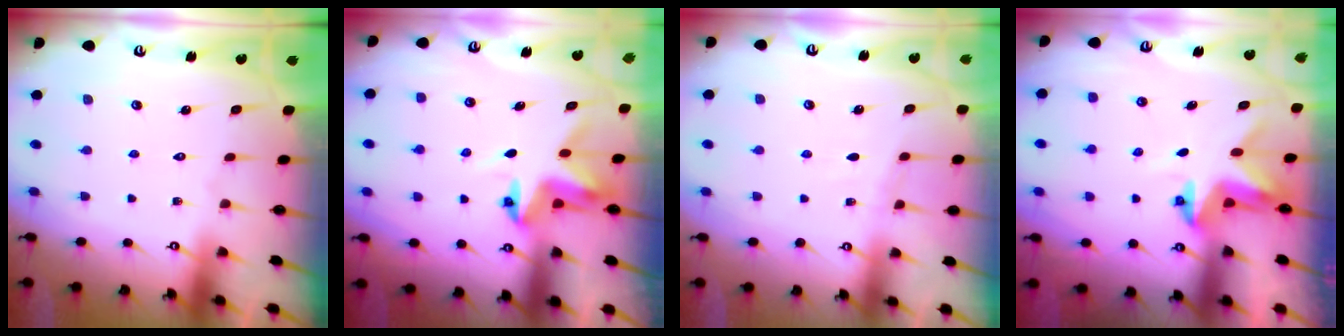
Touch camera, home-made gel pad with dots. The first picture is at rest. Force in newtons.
{"total": 4.6, "press": 4.6, "slide": 0.2}
{"total": 3.0, "press": 3.0, "slide": 0.4}
{"total": 3.3, "press": 3.3, "slide": 0.2}